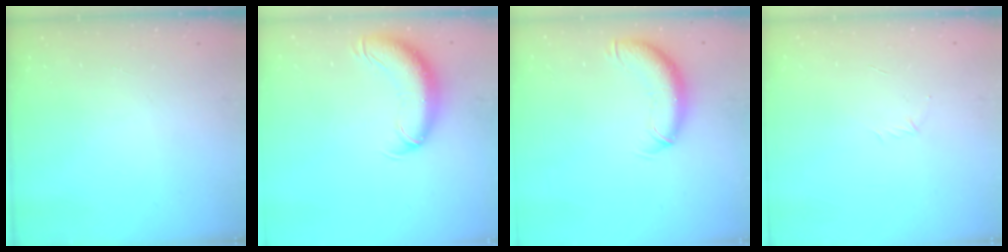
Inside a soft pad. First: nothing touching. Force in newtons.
{"total": 11.9, "press": 11.6, "slide": 2.7}
{"total": 10.9, "press": 10.6, "slide": 2.3}
{"total": 2.9, "press": 2.8, "slide": 0.7}